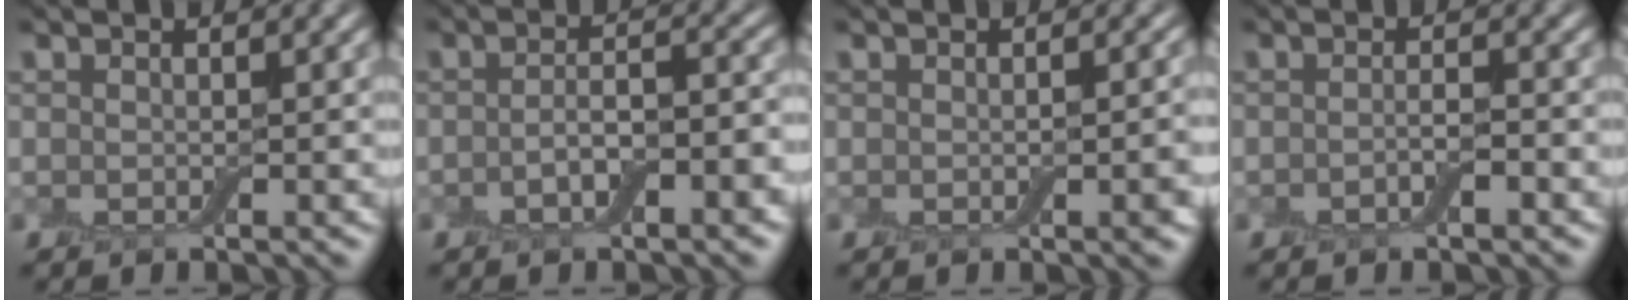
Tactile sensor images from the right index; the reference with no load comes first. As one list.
[{"total": 3.7, "force": [-1.3, 1.2, 3.2], "torque": [-0.059, 0.004, -0.023]}, {"total": 2.2, "force": [-0.4, 0.5, 2.2], "torque": [-0.025, 0.000, -0.002]}, {"total": 1.5, "force": [-0.7, 0.3, 1.3], "torque": [-0.023, 0.000, -0.014]}]